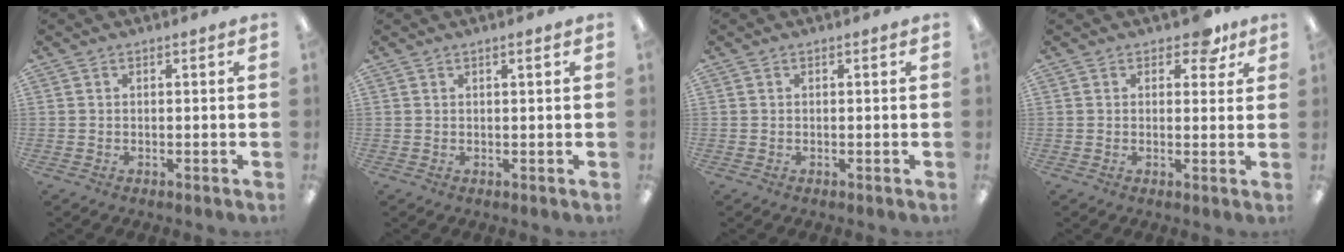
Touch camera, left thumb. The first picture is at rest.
{"total": 1.0, "force": [0.6, 0.1, 0.8], "torque": [-0.017, 0.000, 0.010]}
{"total": 0.0}
{"total": 5.7, "force": [3.7, 3.1, 3.1], "torque": [-0.029, -0.012, 0.061]}